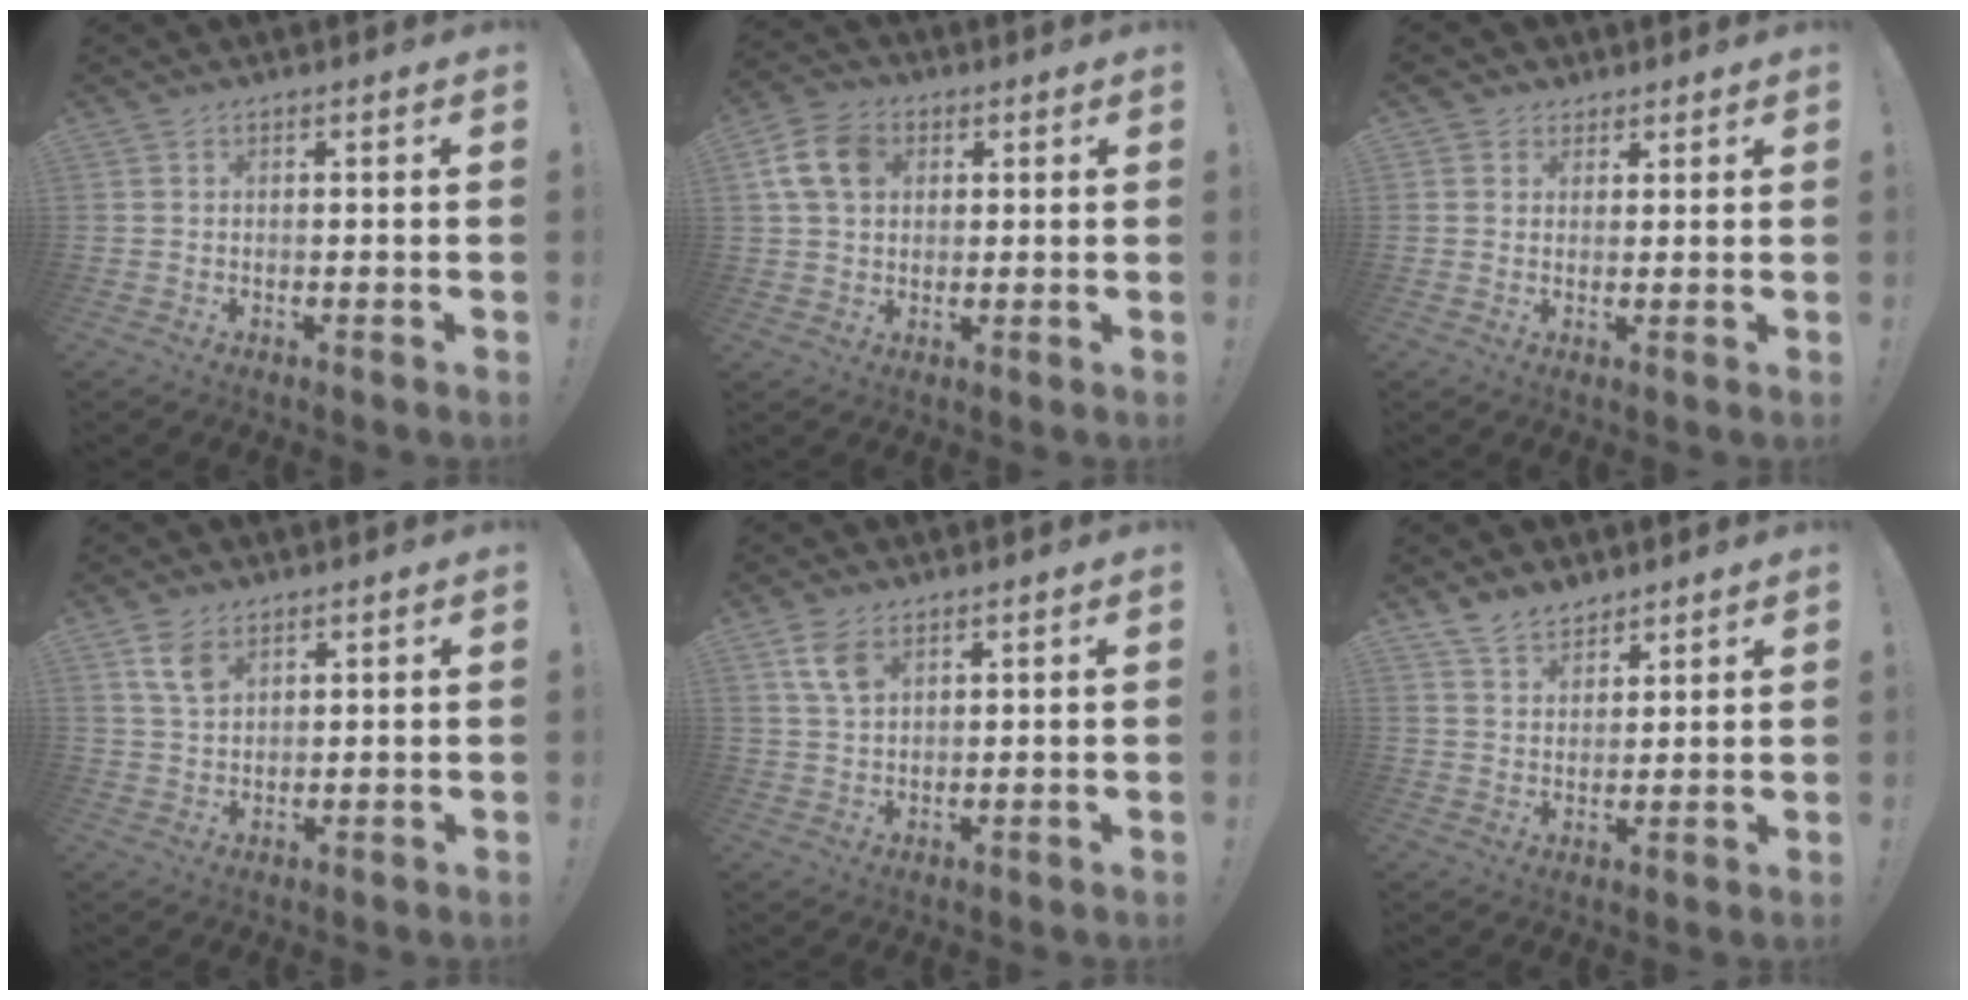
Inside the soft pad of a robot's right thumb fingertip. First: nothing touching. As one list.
[{"total": 10.7, "force": [3.3, 7.8, 6.5], "torque": [-0.117, 0.007, 0.069]}, {"total": 3.4, "force": [1.7, 2.9, 0.4], "torque": [-0.007, -0.003, 0.032]}, {"total": 6.5, "force": [3.7, 3.8, 3.8], "torque": [-0.057, -0.018, 0.069]}, {"total": 6.4, "force": [3.4, 3.5, 4.2], "torque": [-0.071, -0.013, 0.065]}, {"total": 7.6, "force": [6.3, 3.8, 2.0], "torque": [-0.043, -0.037, 0.123]}]